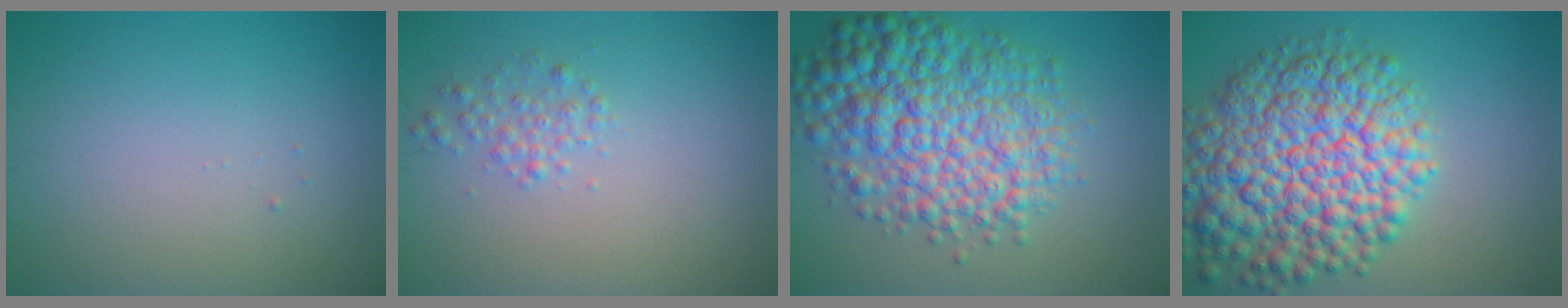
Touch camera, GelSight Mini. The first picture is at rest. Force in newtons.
{"total": 1.5, "press": 1.5, "slide": 0.0}
{"total": 9.8, "press": 9.8, "slide": 0.2}
{"total": 12.2, "press": 12.2, "slide": 0.4}